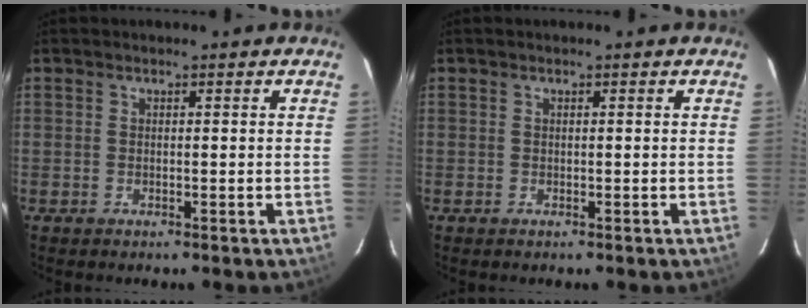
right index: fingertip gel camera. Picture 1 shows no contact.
{"total": 0.0}